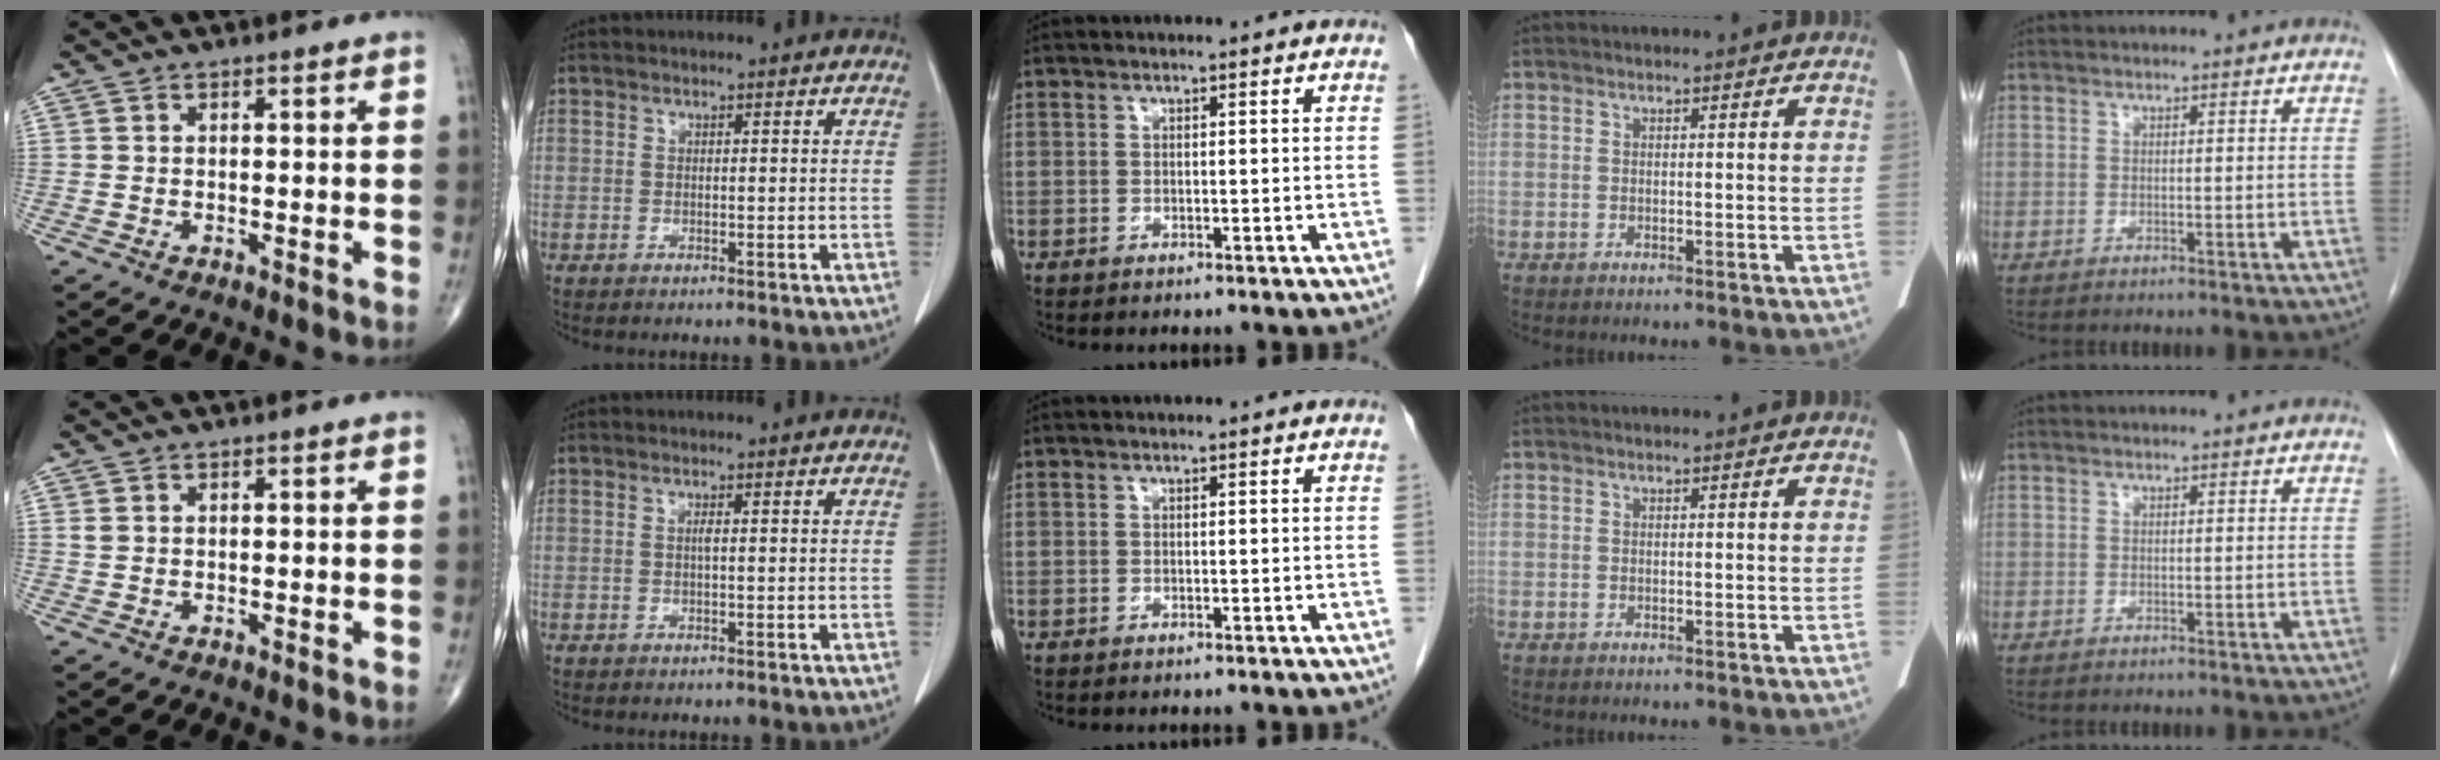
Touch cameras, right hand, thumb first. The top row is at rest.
{"thumb": {"total": 0.7, "force": [0.3, 0.5, 0.4], "torque": [-0.007, 0.005, 0.008]}, "index": {"total": 0.6, "force": [0.0, 0.0, 0.6], "torque": [-0.013, 0.000, -0.001]}}